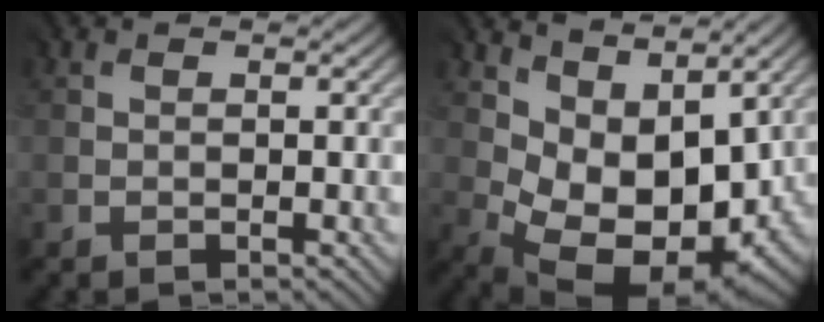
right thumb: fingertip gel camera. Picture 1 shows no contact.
{"total": 11.2, "force": [1.9, 7.3, 8.3], "torque": [-0.156, -0.025, 0.049]}